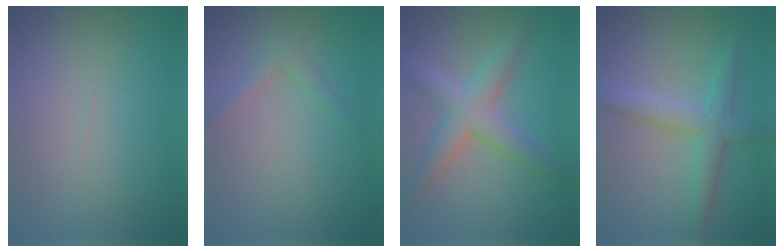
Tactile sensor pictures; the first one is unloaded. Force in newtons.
{"total": 1.3, "press": 1.3, "slide": 0.1}
{"total": 4.8, "press": 4.8, "slide": 0.3}
{"total": 3.8, "press": 3.8, "slide": 0.0}